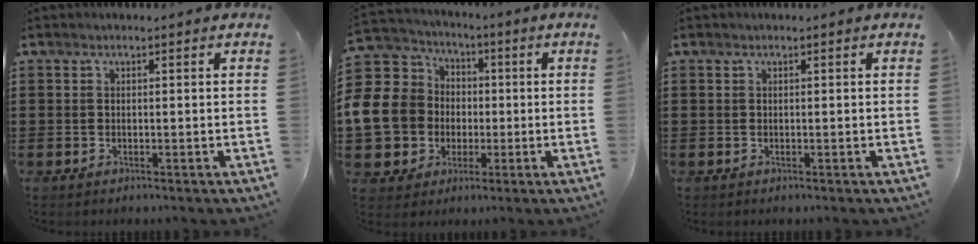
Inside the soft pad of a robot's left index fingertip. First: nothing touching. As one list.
[{"total": 12.5, "force": [-1.7, 11.6, 4.3], "torque": [-0.153, 0.018, -0.031]}, {"total": 0.0}]